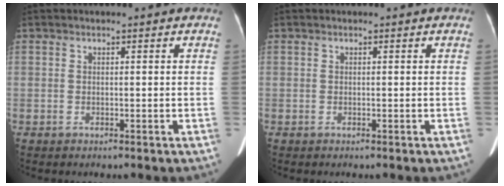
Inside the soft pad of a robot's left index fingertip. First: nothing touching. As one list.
[{"total": 0.0}]